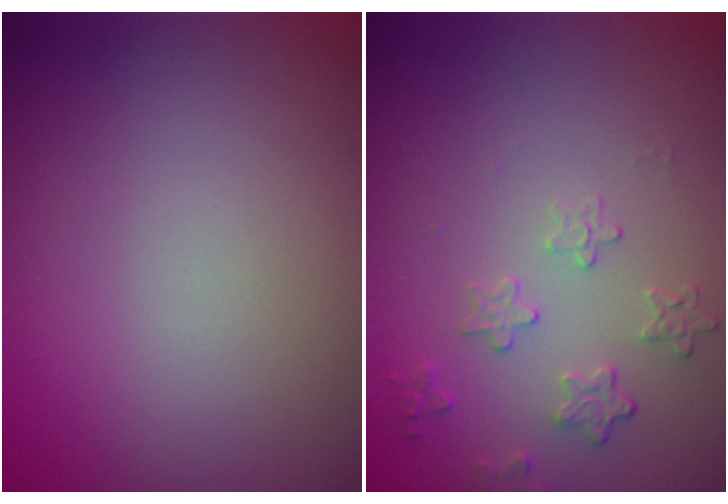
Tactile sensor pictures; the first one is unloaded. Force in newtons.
{"total": 1.9, "press": 1.3, "slide": 1.4}